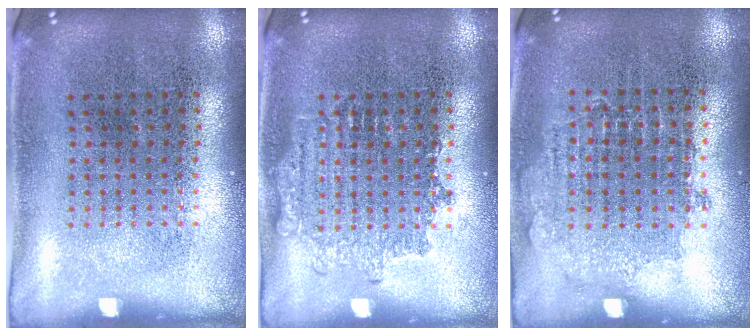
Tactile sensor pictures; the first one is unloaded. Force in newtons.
{"total": 1.7, "press": 1.6, "slide": 0.3}
{"total": 0.8, "press": 0.7, "slide": 0.3}